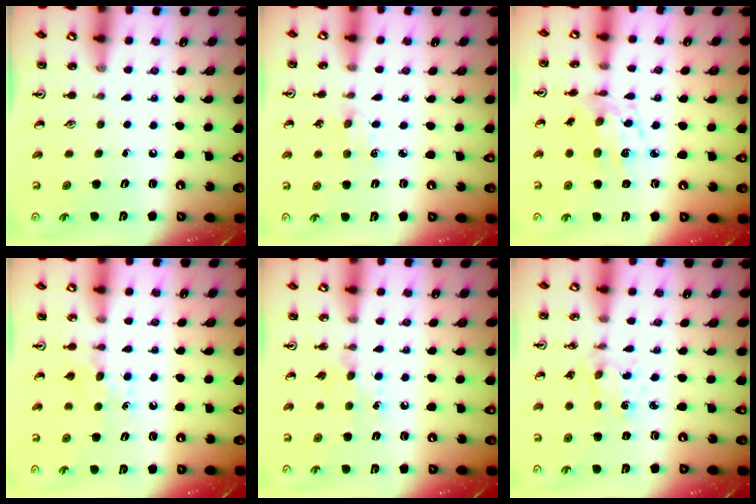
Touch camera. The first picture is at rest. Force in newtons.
{"total": 1.3, "press": 1.3, "slide": 0.2}
{"total": 9.5, "press": 9.5, "slide": 0.6}
{"total": 5.2, "press": 5.2, "slide": 0.7}
{"total": 5.7, "press": 5.7, "slide": 0.6}
{"total": 1.6, "press": 1.6, "slide": 0.1}